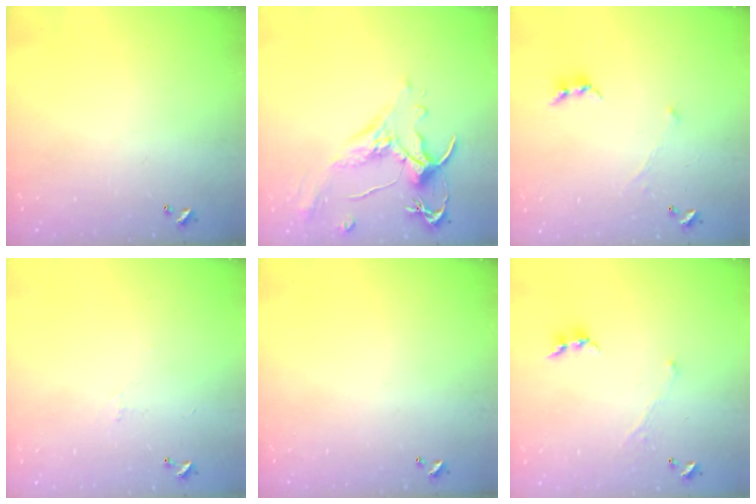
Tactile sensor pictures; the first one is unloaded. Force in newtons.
{"total": 1.6, "press": 1.1, "slide": 1.2}
{"total": 0.6, "press": 0.6, "slide": 0.3}
{"total": 0.6, "press": 0.4, "slide": 0.5}
{"total": 0.0}
{"total": 1.3, "press": 1.2, "slide": 0.5}